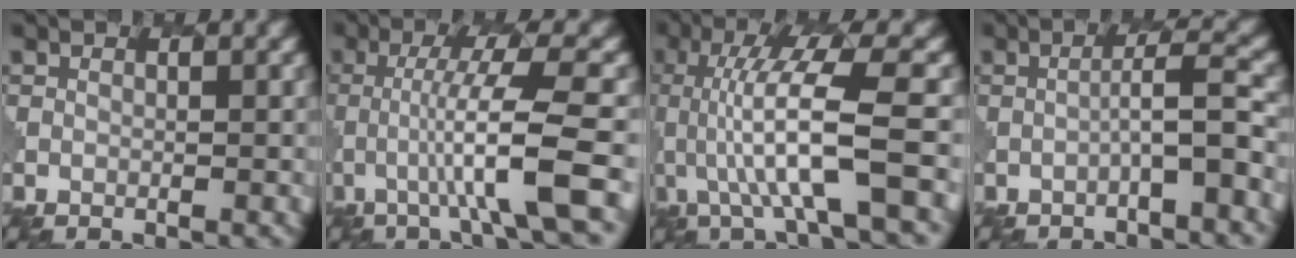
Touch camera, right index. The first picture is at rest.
{"total": 7.1, "force": [-1.6, 0.8, 6.9], "torque": [-0.118, 0.007, -0.032]}
{"total": 7.6, "force": [-0.9, 1.2, 7.4], "torque": [-0.141, 0.006, -0.012]}
{"total": 3.1, "force": [-1.2, 0.2, 2.8], "torque": [-0.045, 0.018, -0.029]}